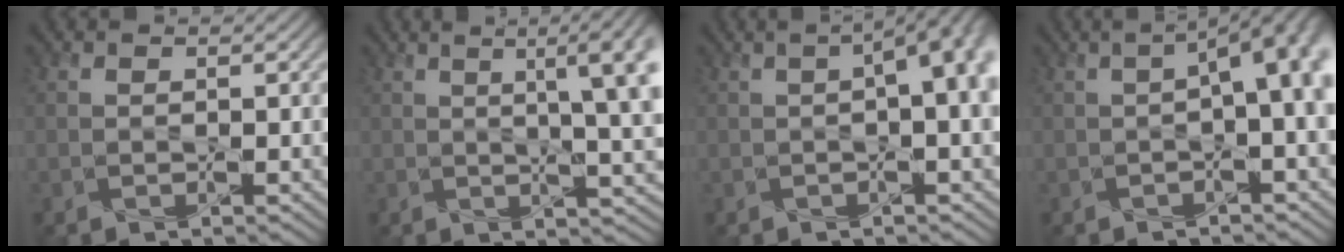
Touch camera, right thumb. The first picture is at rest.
{"total": 10.5, "force": [2.7, 3.4, 9.6], "torque": [-0.110, 0.039, 0.025]}
{"total": 9.6, "force": [0.9, 3.8, 8.7], "torque": [-0.128, 0.010, 0.013]}
{"total": 10.5, "force": [0.4, 4.0, 9.7], "torque": [-0.135, 0.011, 0.006]}